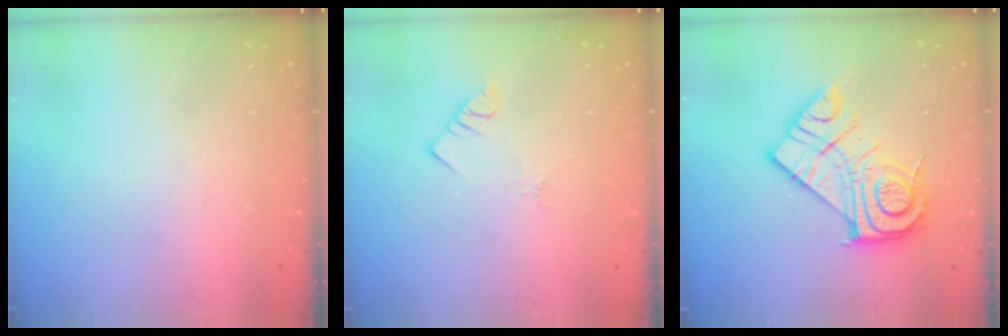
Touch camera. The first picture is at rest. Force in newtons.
{"total": 3.1, "press": 3.1, "slide": 0.4}
{"total": 18.1, "press": 18.0, "slide": 1.5}